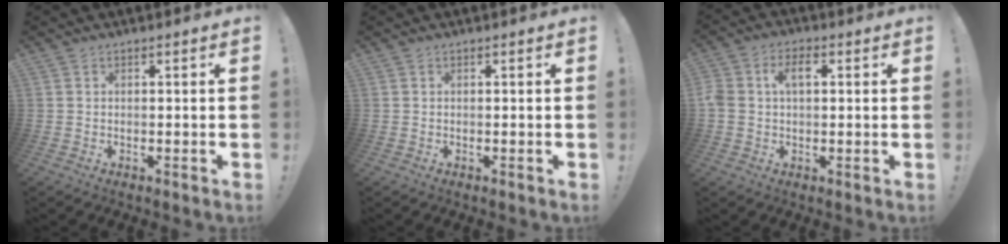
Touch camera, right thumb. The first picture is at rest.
{"total": 0.0}
{"total": 5.9, "force": [1.0, 4.1, 4.2], "torque": [-0.090, 0.015, 0.016]}